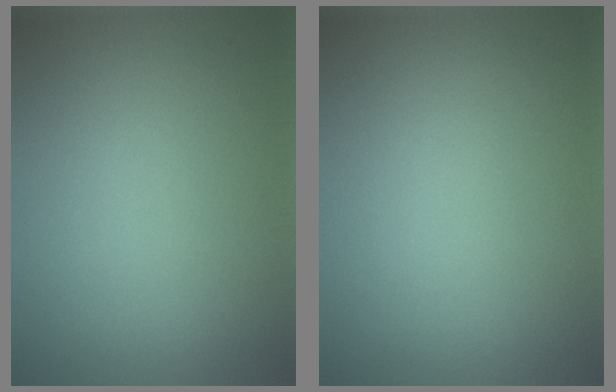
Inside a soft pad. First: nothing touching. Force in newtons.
{"total": 0.0}